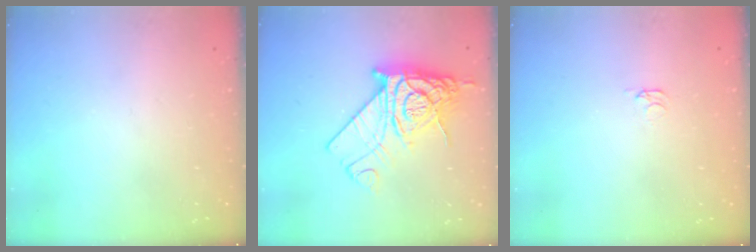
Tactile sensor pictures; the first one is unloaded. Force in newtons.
{"total": 16.9, "press": 16.8, "slide": 1.7}
{"total": 1.6, "press": 1.6, "slide": 0.4}